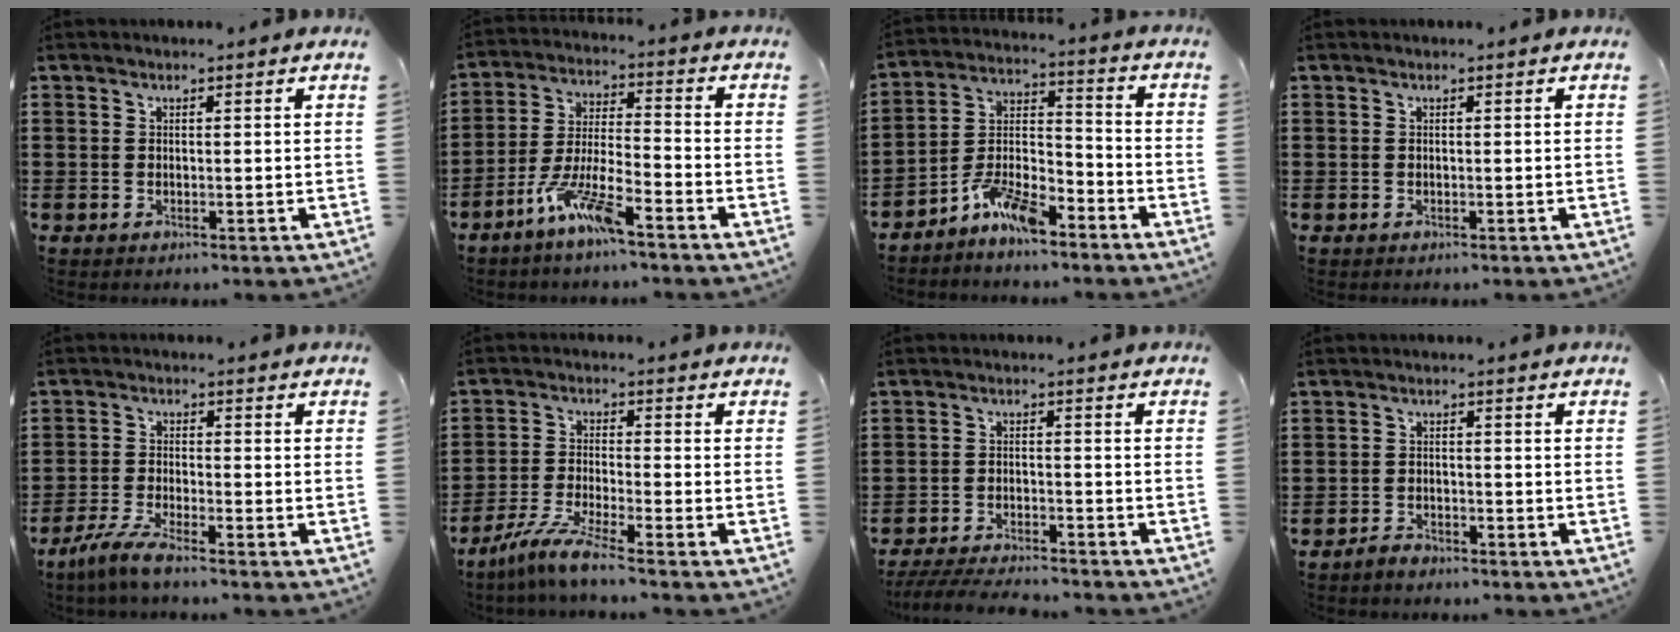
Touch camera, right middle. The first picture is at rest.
{"total": 8.3, "force": [-5.9, 1.1, 5.8], "torque": [-0.130, -0.007, -0.114]}
{"total": 7.8, "force": [-6.6, 1.9, 3.7], "torque": [-0.082, 0.007, -0.128]}
{"total": 0.0}
{"total": 4.6, "force": [-3.9, 0.1, 2.5], "torque": [-0.063, -0.014, -0.078]}
{"total": 5.9, "force": [-5.0, -0.2, 3.2], "torque": [-0.079, -0.020, -0.098]}
{"total": 4.8, "force": [-4.6, 0.4, 1.2], "torque": [-0.024, -0.002, -0.093]}
{"total": 1.9, "force": [-1.8, 0.6, 0.2], "torque": [-0.010, 0.002, -0.038]}